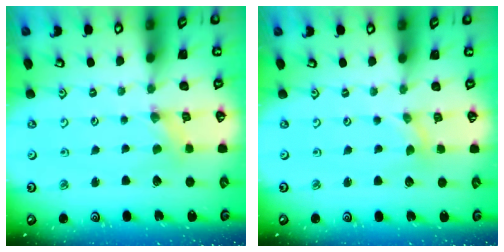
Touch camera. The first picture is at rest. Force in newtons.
{"total": 0.0}